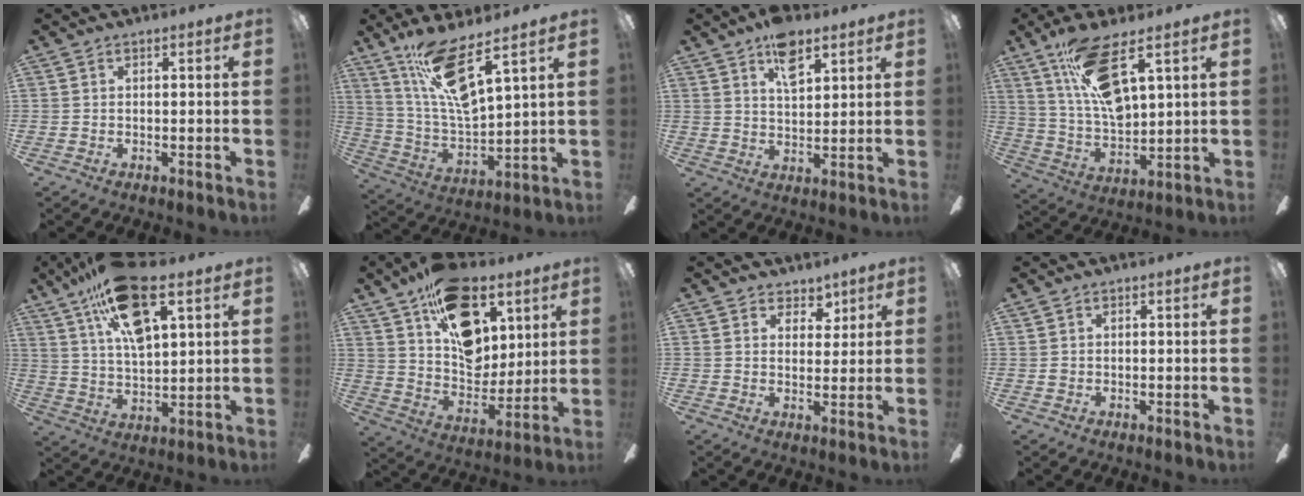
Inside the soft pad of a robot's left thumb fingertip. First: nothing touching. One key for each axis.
{"total": 15.3, "fx": 10.2, "fy": 3.4, "fz": 10.8, "tx": -0.222, "ty": -0.051, "tz": 0.174}
{"total": 8.9, "fx": 5.6, "fy": 4.3, "fz": 5.5, "tx": -0.080, "ty": -0.017, "tz": 0.096}
{"total": 15.7, "fx": 9.0, "fy": 5.4, "fz": 11.6, "tx": -0.228, "ty": -0.027, "tz": 0.158}
{"total": 17.9, "fx": 10.3, "fy": 7.0, "fz": 12.9, "tx": -0.220, "ty": -0.036, "tz": 0.175}
{"total": 23.0, "fx": 11.4, "fy": 14.7, "fz": 13.6, "tx": -0.203, "ty": -0.046, "tz": 0.208}
{"total": 4.9, "fx": 3.3, "fy": 3.6, "fz": 0.7, "tx": 0.002, "ty": -0.016, "tz": 0.056}
{"total": 0.8, "fx": 0.1, "fy": 0.7, "fz": 0.1, "tx": -0.002, "ty": 0.006, "tz": 0.000}